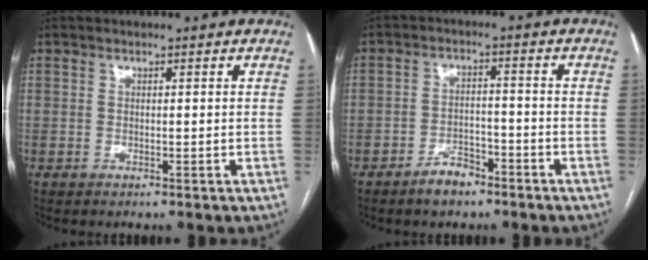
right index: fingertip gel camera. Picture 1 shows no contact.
{"total": 4.6, "force": [-3.5, 2.2, 2.2], "torque": [-0.036, 0.005, -0.055]}